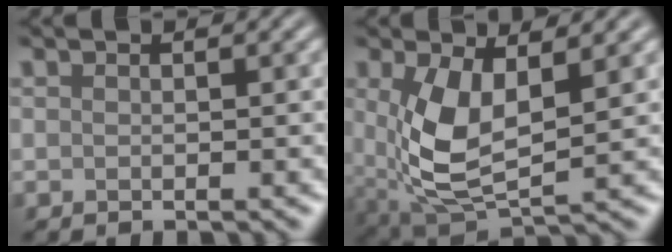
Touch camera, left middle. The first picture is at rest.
{"total": 6.8, "force": [1.0, 3.3, 5.9], "torque": [-0.135, -0.013, 0.024]}